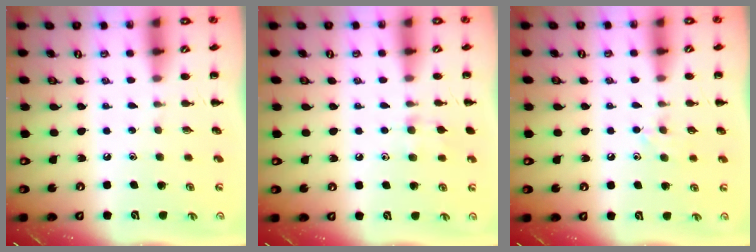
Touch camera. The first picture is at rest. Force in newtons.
{"total": 7.2, "press": 6.9, "slide": 2.1}
{"total": 6.1, "press": 5.9, "slide": 1.4}